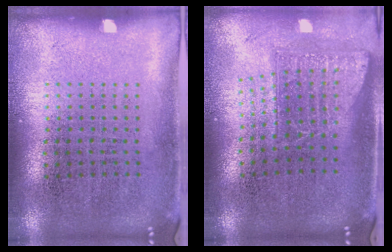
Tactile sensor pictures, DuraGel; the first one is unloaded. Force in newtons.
{"total": 1.7, "press": 1.3, "slide": 1.1}